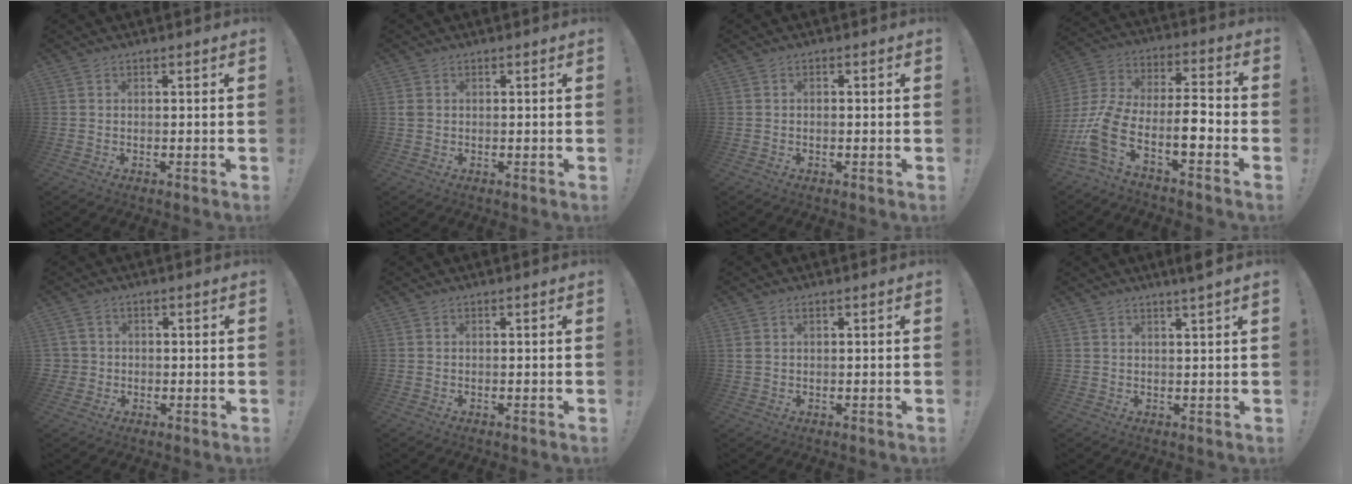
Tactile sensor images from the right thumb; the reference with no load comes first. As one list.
[{"total": 1.2, "force": [0.2, 0.9, 0.8], "torque": [-0.014, 0.003, 0.005]}, {"total": 0.6, "force": [-0.6, 0.0, 0.3], "torque": [-0.007, 0.001, -0.010]}, {"total": 15.5, "force": [-6.9, 6.7, 12.1], "torque": [-0.254, 0.029, -0.115]}, {"total": 2.6, "force": [-0.1, 2.5, 0.6], "torque": [-0.009, 0.005, -0.002]}, {"total": 0.0}, {"total": 1.3, "force": [0.6, 0.6, 1.0], "torque": [-0.014, 0.000, 0.010]}, {"total": 3.2, "force": [2.3, -0.6, 2.1], "torque": [-0.035, -0.012, 0.036]}]